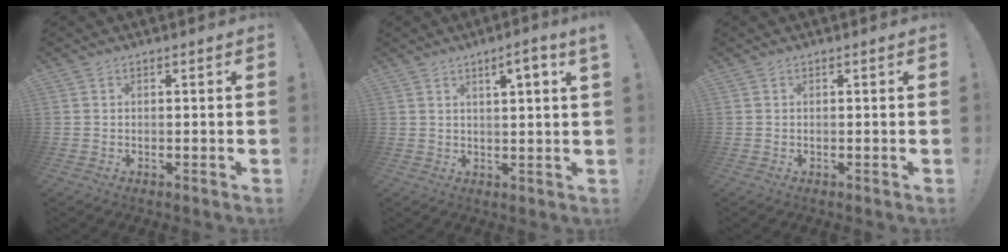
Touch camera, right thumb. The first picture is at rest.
{"total": 4.6, "force": [2.3, -0.1, 4.0], "torque": [-0.048, -0.015, 0.029]}
{"total": 0.0}